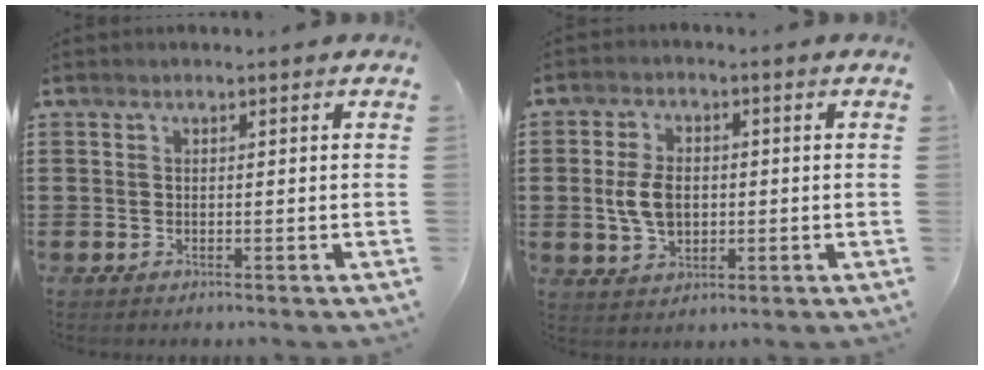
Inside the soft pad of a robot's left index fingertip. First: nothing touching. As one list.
[{"total": 6.0, "force": [0.0, 3.9, 4.5], "torque": [-0.112, 0.005, -0.007]}]